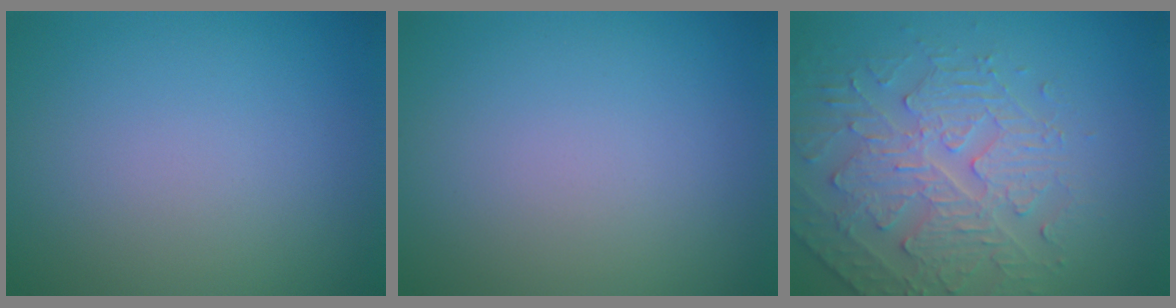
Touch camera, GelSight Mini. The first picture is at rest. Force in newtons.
{"total": 0.0}
{"total": 4.4, "press": 4.1, "slide": 1.6}